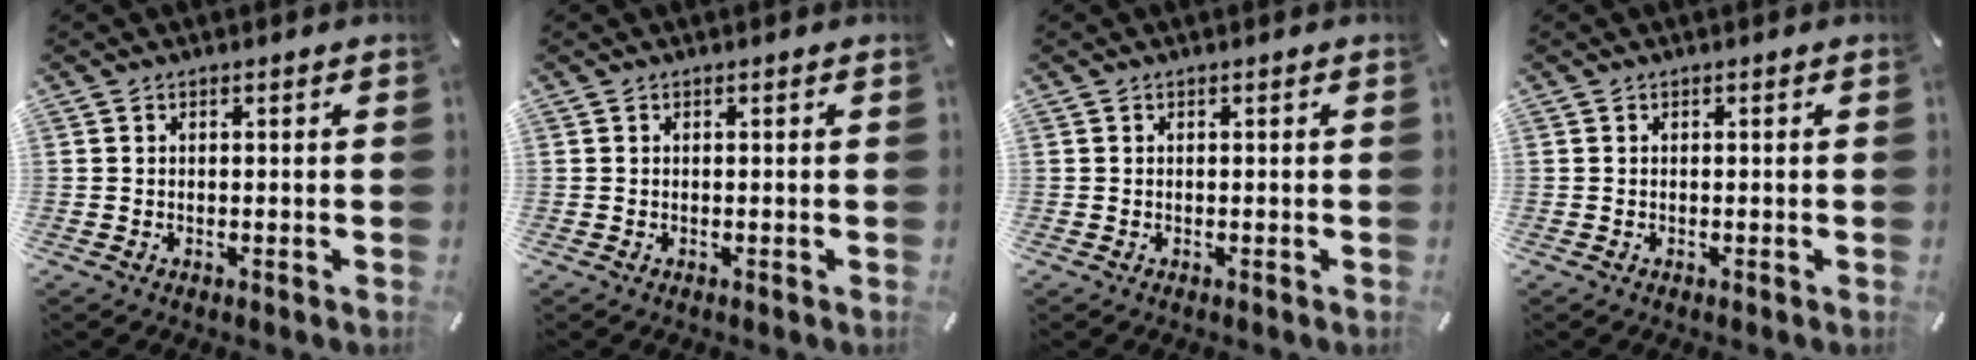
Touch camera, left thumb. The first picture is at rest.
{"total": 0.0}
{"total": 0.0}
{"total": 0.0}